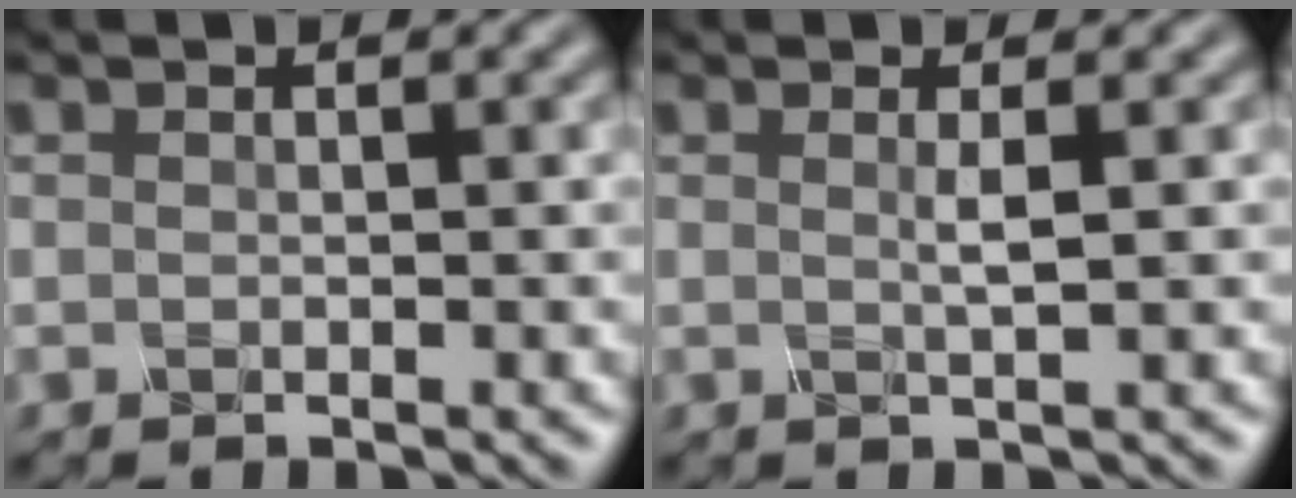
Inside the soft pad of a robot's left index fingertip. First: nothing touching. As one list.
[{"total": 1.4, "force": [0.3, 0.3, 1.4], "torque": [-0.024, 0.001, -0.001]}]